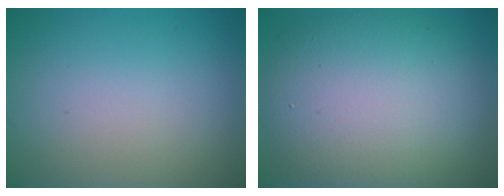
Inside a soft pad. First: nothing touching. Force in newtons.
{"total": 11.1, "press": 11.1, "slide": 0.6}